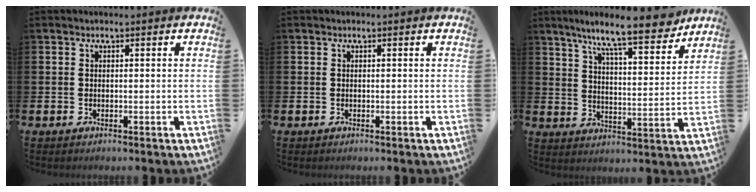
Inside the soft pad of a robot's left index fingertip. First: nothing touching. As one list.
[{"total": 0.0}, {"total": 10.9, "force": [9.3, 0.9, 5.5], "torque": [-0.111, -0.048, 0.157]}]